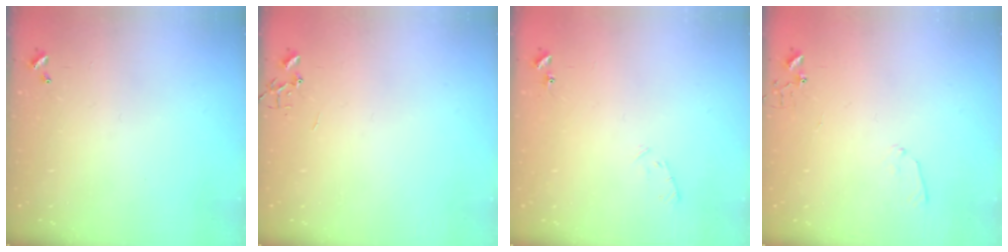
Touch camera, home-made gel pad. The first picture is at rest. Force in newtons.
{"total": 0.0}
{"total": 5.3, "press": 5.2, "slide": 0.9}
{"total": 5.0, "press": 5.0, "slide": 0.7}